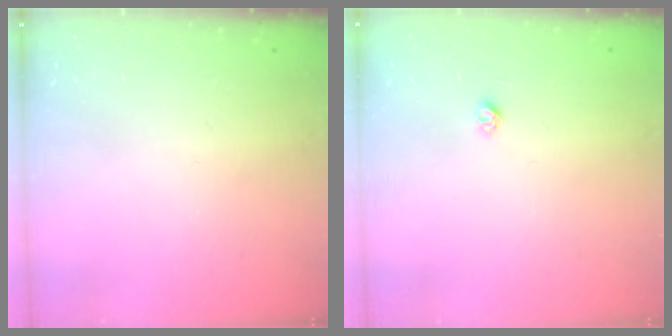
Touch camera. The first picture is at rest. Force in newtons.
{"total": 3.6, "press": 3.6, "slide": 0.3}